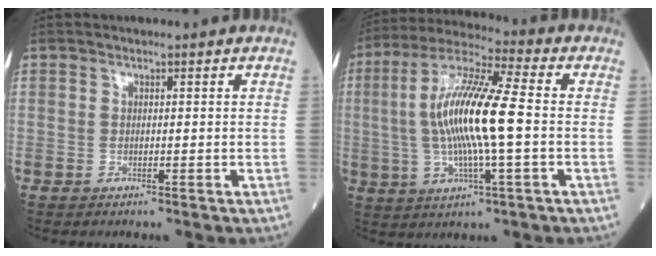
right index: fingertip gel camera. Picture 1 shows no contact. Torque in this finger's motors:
{"motor_torque": [1.87, -0.28, 1.05, 0.21]}